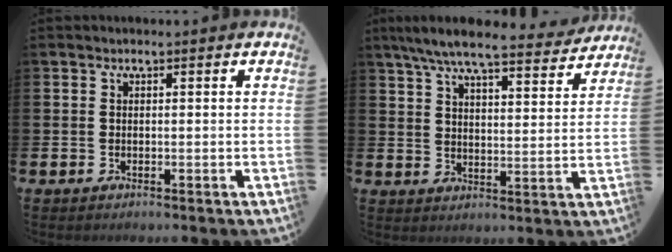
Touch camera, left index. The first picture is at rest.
{"total": 8.0, "force": [7.2, 1.1, 3.3], "torque": [-0.079, -0.042, 0.124]}